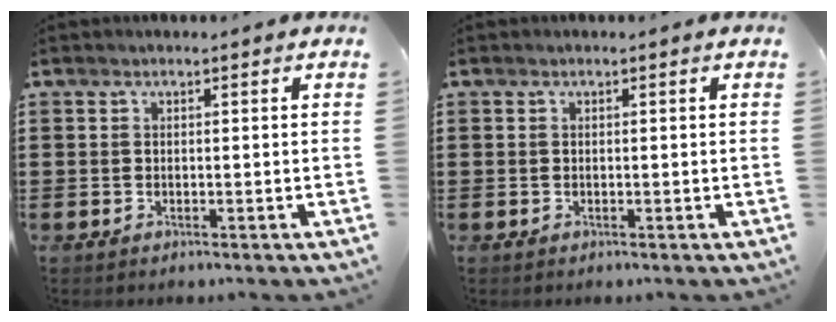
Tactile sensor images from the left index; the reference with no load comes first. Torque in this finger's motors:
{"motor_torque": [0.00, 0.00, 0.00, -0.01]}